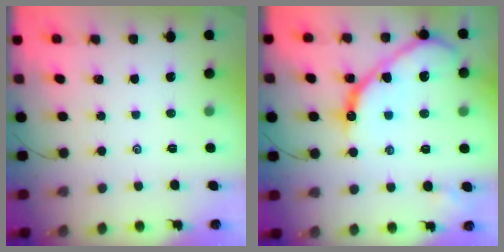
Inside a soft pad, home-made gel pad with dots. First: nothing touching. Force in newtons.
{"total": 15.1, "press": 15.0, "slide": 1.6}